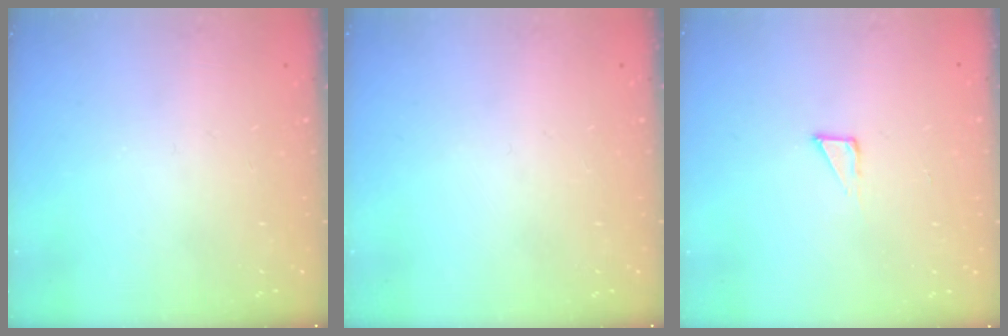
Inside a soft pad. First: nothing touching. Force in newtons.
{"total": 0.0}
{"total": 2.3, "press": 2.3, "slide": 0.1}